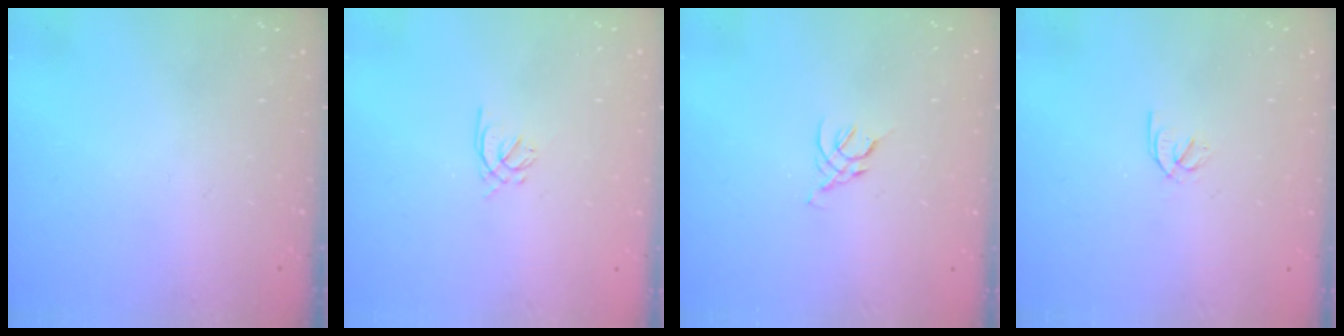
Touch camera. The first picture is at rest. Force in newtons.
{"total": 1.2, "press": 1.0, "slide": 0.5}
{"total": 2.5, "press": 2.5, "slide": 0.7}
{"total": 1.9, "press": 1.9, "slide": 0.3}